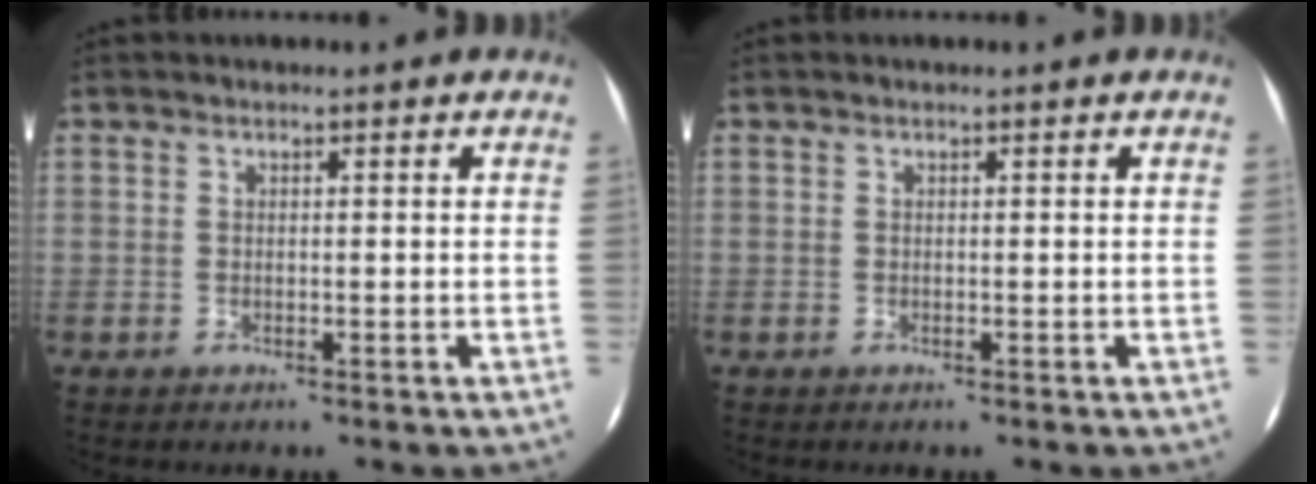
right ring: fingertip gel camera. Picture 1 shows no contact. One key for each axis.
{"total": 0.0}